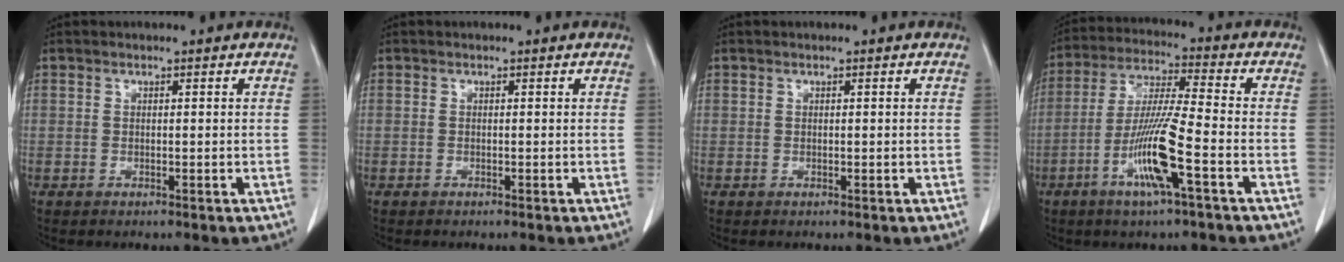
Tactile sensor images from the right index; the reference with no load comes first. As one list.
[{"total": 0.0}, {"total": 0.0}, {"total": 11.2, "force": [-4.4, -0.1, 10.4], "torque": [-0.207, -0.009, -0.086]}]